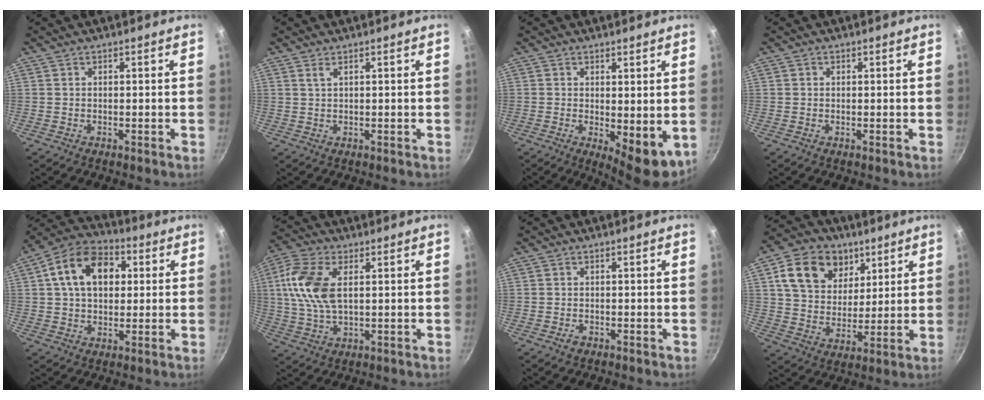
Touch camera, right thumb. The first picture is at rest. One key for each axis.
{"total": 1.1, "fx": 0.6, "fy": 0.3, "fz": 0.8, "tx": -0.017, "ty": -0.001, "tz": 0.014}
{"total": 7.6, "fx": 0.0, "fy": 3.2, "fz": 6.9, "tx": -0.083, "ty": -0.018, "tz": 0.008}
{"total": 0.5, "fx": 0.1, "fy": 0.5, "fz": 0.1, "tx": 0.001, "ty": 0.002, "tz": 0.000}
{"total": 14.6, "fx": 3.3, "fy": 10.2, "fz": 9.9, "tx": -0.137, "ty": 0.019, "tz": 0.037}
{"total": 11.8, "fx": 2.3, "fy": 6.5, "fz": 9.6, "tx": -0.194, "ty": 0.006, "tz": 0.038}
{"total": 1.4, "fx": -0.8, "fy": 0.9, "fz": 0.6, "tx": -0.008, "ty": 0.003, "tz": -0.013}
{"total": 15.9, "fx": 6.9, "fy": 11.9, "fz": 8.1, "tx": -0.115, "ty": -0.018, "tz": 0.116}